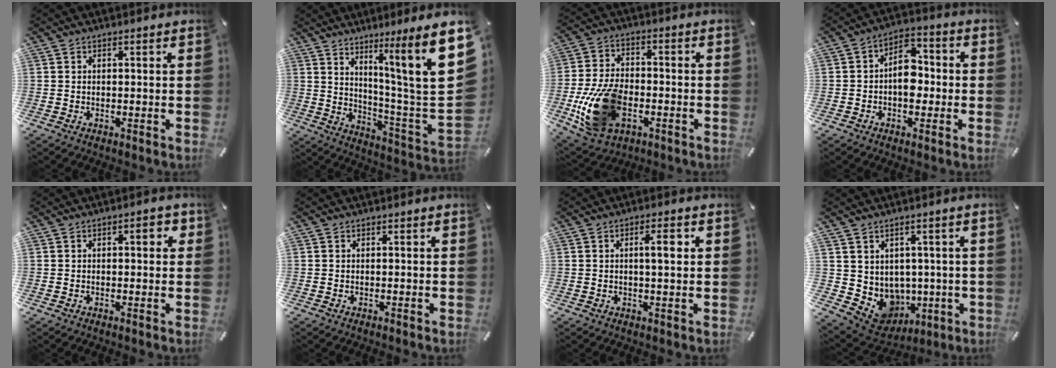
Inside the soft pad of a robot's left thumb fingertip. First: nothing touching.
{"total": 18.8, "force": [8.5, 1.1, 16.7], "torque": [-0.259, -0.074, 0.117]}
{"total": 16.5, "force": [-4.7, 10.8, 11.7], "torque": [-0.248, 0.016, -0.077]}
{"total": 8.1, "force": [-1.4, 5.6, 5.7], "torque": [-0.085, 0.011, -0.028]}
{"total": 3.0, "force": [0.5, 1.2, 2.7], "torque": [-0.039, 0.003, 0.002]}
{"total": 0.0}
{"total": 5.2, "force": [1.1, 1.1, 4.9], "torque": [-0.081, 0.000, 0.012]}
{"total": 7.6, "force": [1.5, 7.2, 1.8], "torque": [-0.046, -0.036, 0.040]}